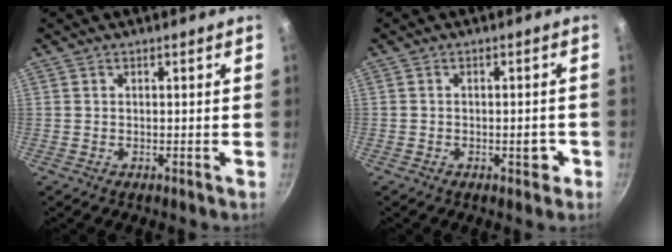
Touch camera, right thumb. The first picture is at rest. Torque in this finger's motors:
{"motor_torque": [3.50, 1.51, 0.91, -1.32, 0.11]}